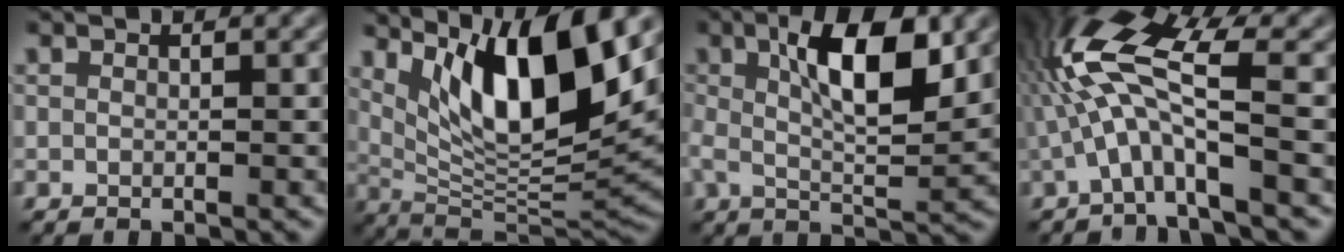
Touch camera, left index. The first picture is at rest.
{"total": 10.9, "force": [4.9, 3.0, 9.3], "torque": [-0.141, -0.012, 0.097]}
{"total": 8.0, "force": [2.3, 2.6, 7.3], "torque": [-0.119, 0.008, 0.037]}
{"total": 7.8, "force": [-0.8, 2.1, 7.4], "torque": [-0.165, 0.034, -0.025]}